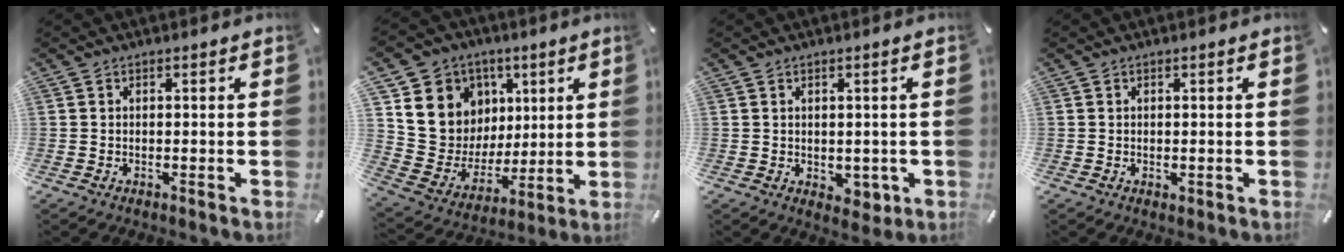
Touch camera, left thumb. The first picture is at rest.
{"total": 13.0, "force": [4.2, 12.2, 1.3], "torque": [-0.013, -0.045, 0.098]}
{"total": 3.1, "force": [-0.4, 2.5, 1.9], "torque": [-0.014, -0.002, -0.006]}
{"total": 0.5, "force": [0.1, 0.5, 0.2], "torque": [-0.003, 0.003, 0.002]}